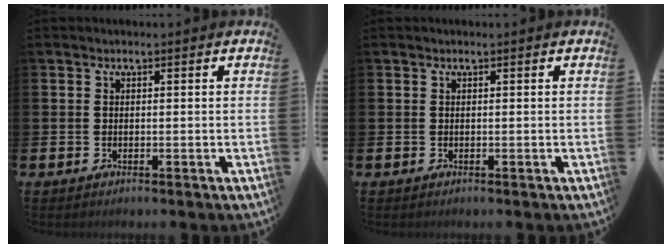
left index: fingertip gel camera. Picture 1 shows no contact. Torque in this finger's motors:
{"motor_torque": [-0.05, 0.01, 0.03, 0.00]}